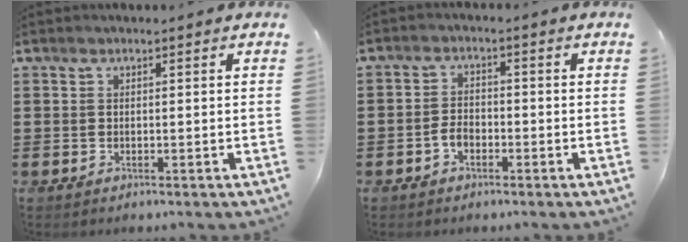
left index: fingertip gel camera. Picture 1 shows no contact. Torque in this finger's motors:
{"motor_torque": [0.32, 0.31, 0.13, 0.04]}